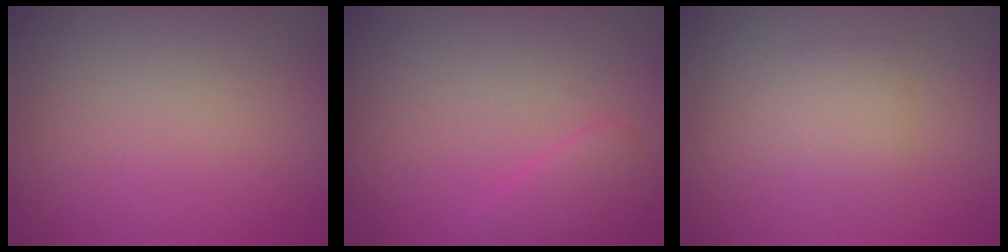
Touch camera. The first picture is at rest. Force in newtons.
{"total": 2.1, "press": 2.0, "slide": 0.2}
{"total": 1.9, "press": 1.9, "slide": 0.1}